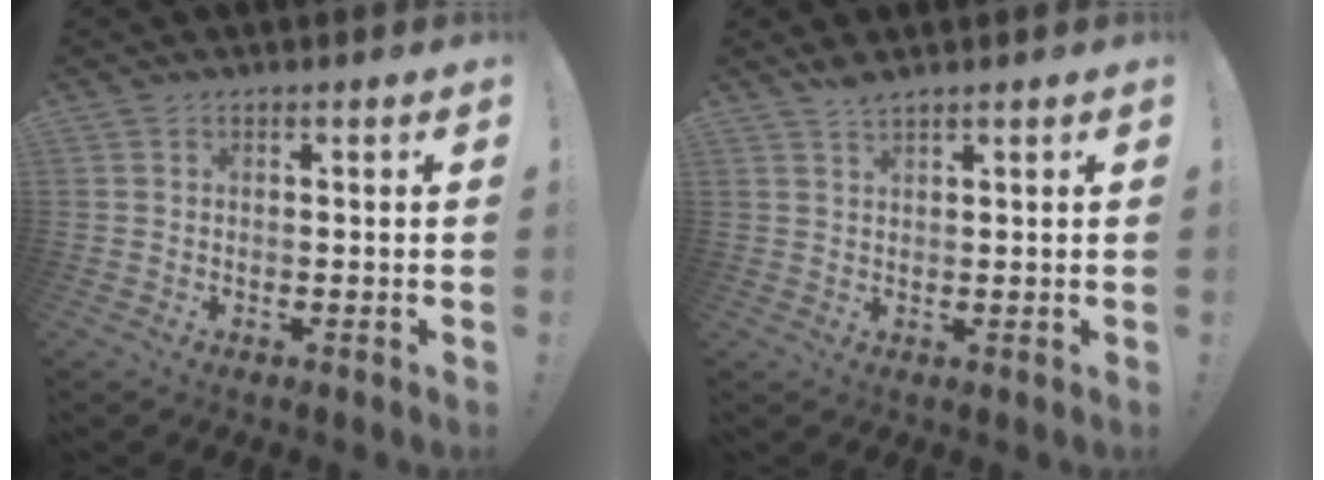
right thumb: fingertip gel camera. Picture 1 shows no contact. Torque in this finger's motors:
{"motor_torque": [0.31, -0.04, 0.21, -0.16, 0.00]}